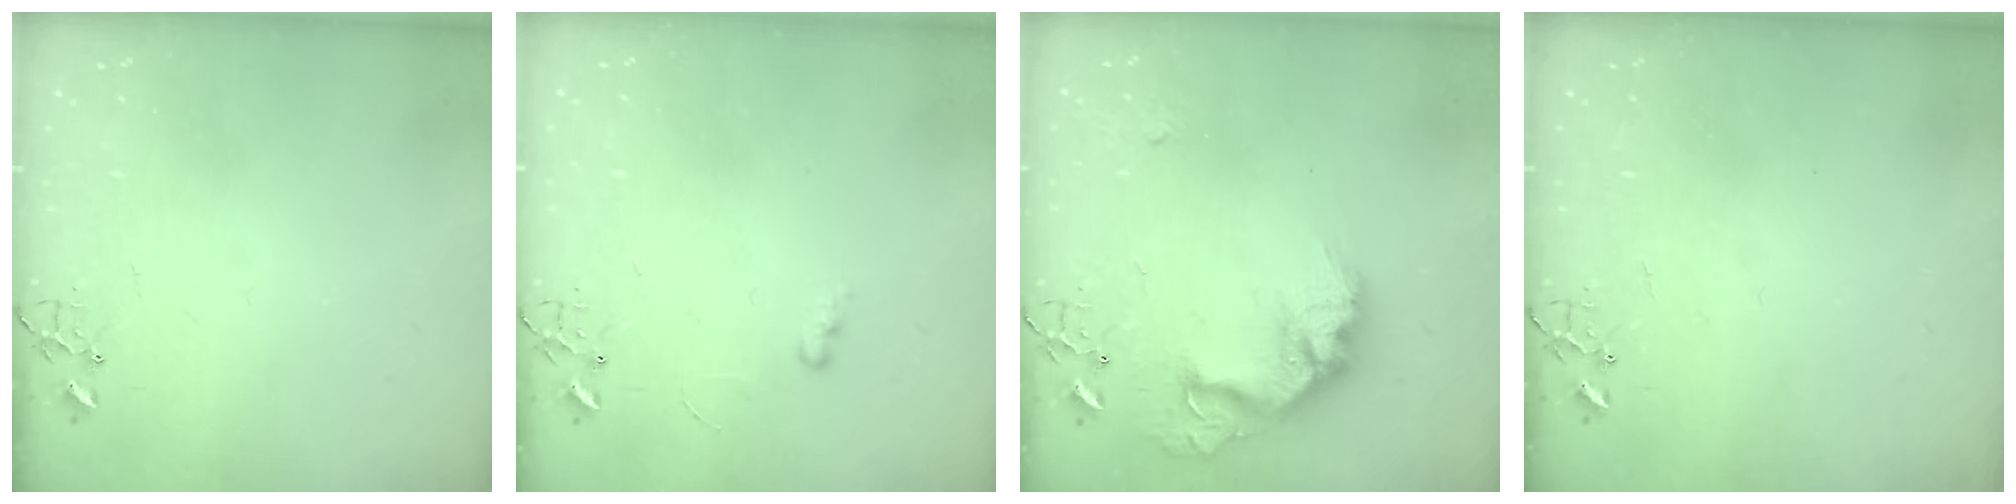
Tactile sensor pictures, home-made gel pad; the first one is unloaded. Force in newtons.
{"total": 4.4, "press": 4.4, "slide": 0.6}
{"total": 19.6, "press": 19.6, "slide": 1.4}
{"total": 0.0}